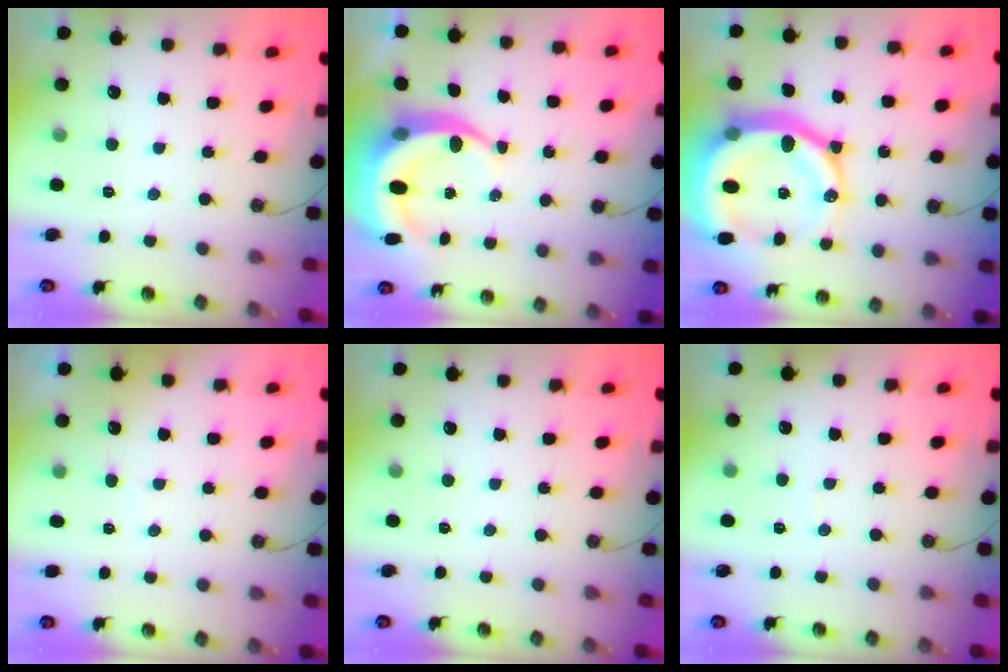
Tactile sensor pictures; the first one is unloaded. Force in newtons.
{"total": 9.5, "press": 9.5, "slide": 1.1}
{"total": 22.2, "press": 22.1, "slide": 2.4}
{"total": 2.8, "press": 2.7, "slide": 0.3}
{"total": 0.0}
{"total": 2.6, "press": 2.6, "slide": 0.3}